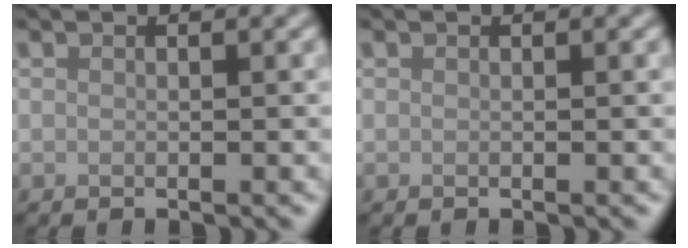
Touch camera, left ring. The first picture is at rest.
{"total": 0.0}